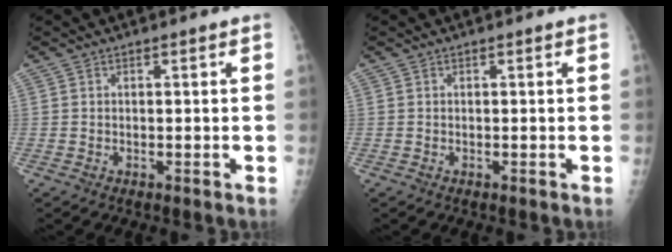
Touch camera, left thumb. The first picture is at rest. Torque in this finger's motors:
{"motor_torque": [0.00, 0.00, 0.00, 0.00, 0.00]}